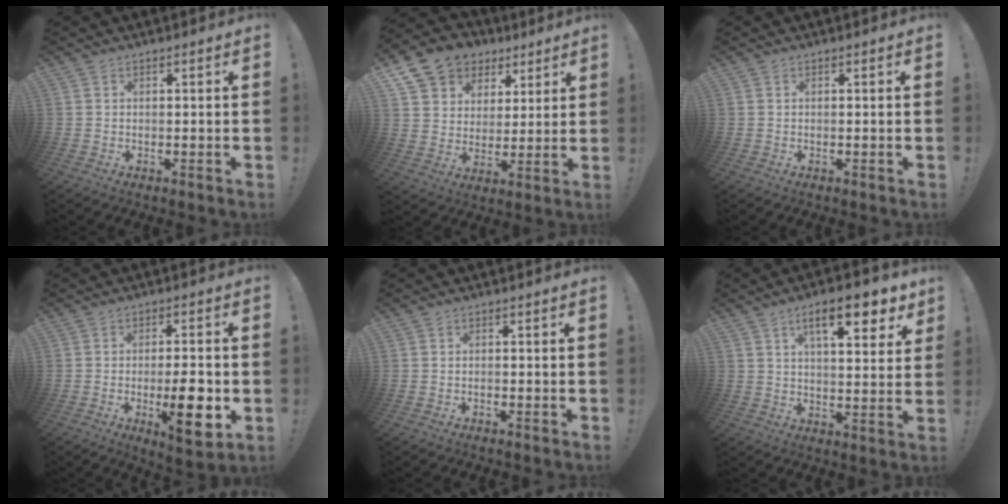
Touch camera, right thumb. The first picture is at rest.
{"total": 12.8, "force": [7.5, 9.5, 4.1], "torque": [-0.060, -0.049, 0.149]}
{"total": 0.0}
{"total": 11.8, "force": [-3.2, 3.3, 10.9], "torque": [-0.152, -0.005, -0.049]}
{"total": 0.7, "force": [-0.7, 0.1, 0.0], "torque": [-0.006, 0.002, -0.011]}
{"total": 13.2, "force": [6.7, 4.2, 10.5], "torque": [-0.156, -0.020, 0.104]}